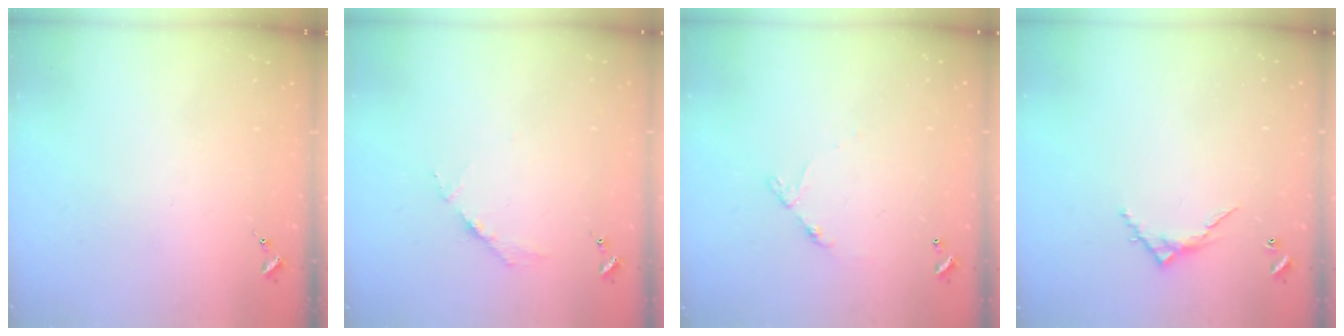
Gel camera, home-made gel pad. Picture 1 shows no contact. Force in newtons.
{"total": 3.8, "press": 3.8, "slide": 0.4}
{"total": 6.8, "press": 6.8, "slide": 0.5}
{"total": 5.7, "press": 5.7, "slide": 0.5}